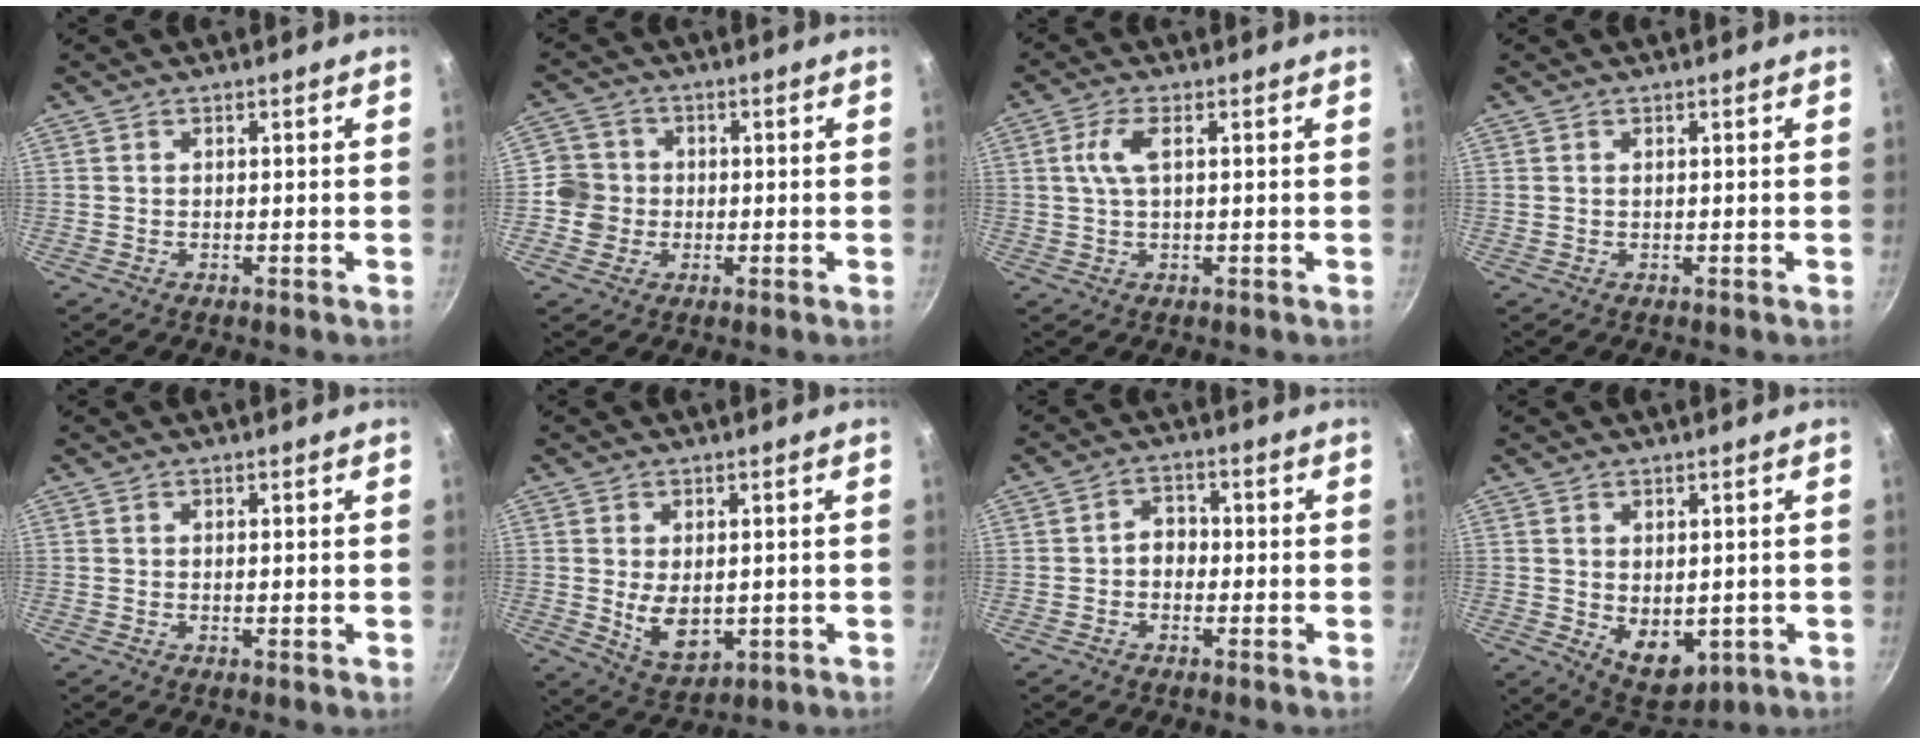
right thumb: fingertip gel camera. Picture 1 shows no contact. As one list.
[{"total": 5.9, "force": [-0.7, 5.7, 1.1], "torque": [0.005, 0.011, -0.020]}, {"total": 4.3, "force": [0.9, 1.7, 3.9], "torque": [-0.097, 0.009, 0.019]}, {"total": 0.0}, {"total": 0.9, "force": [-0.1, 0.3, 0.9], "torque": [-0.013, -0.003, -0.001]}, {"total": 7.1, "force": [-0.4, 4.5, 5.5], "torque": [-0.075, -0.015, 0.007]}, {"total": 3.6, "force": [-0.8, 2.8, 2.1], "torque": [-0.011, 0.019, -0.022]}, {"total": 8.1, "force": [-1.8, 5.2, 6.0], "torque": [-0.067, -0.006, -0.009]}]